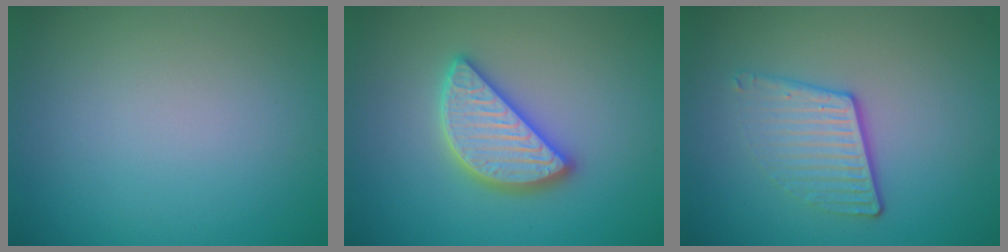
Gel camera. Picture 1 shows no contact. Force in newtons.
{"total": 4.5, "press": 4.5, "slide": 0.4}
{"total": 3.7, "press": 2.5, "slide": 2.7}